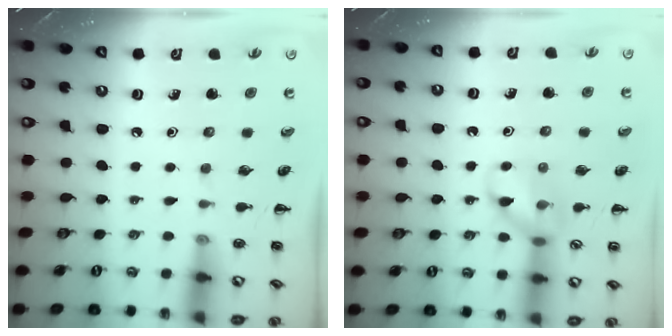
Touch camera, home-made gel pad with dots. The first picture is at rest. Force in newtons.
{"total": 10.1, "press": 10.0, "slide": 0.9}